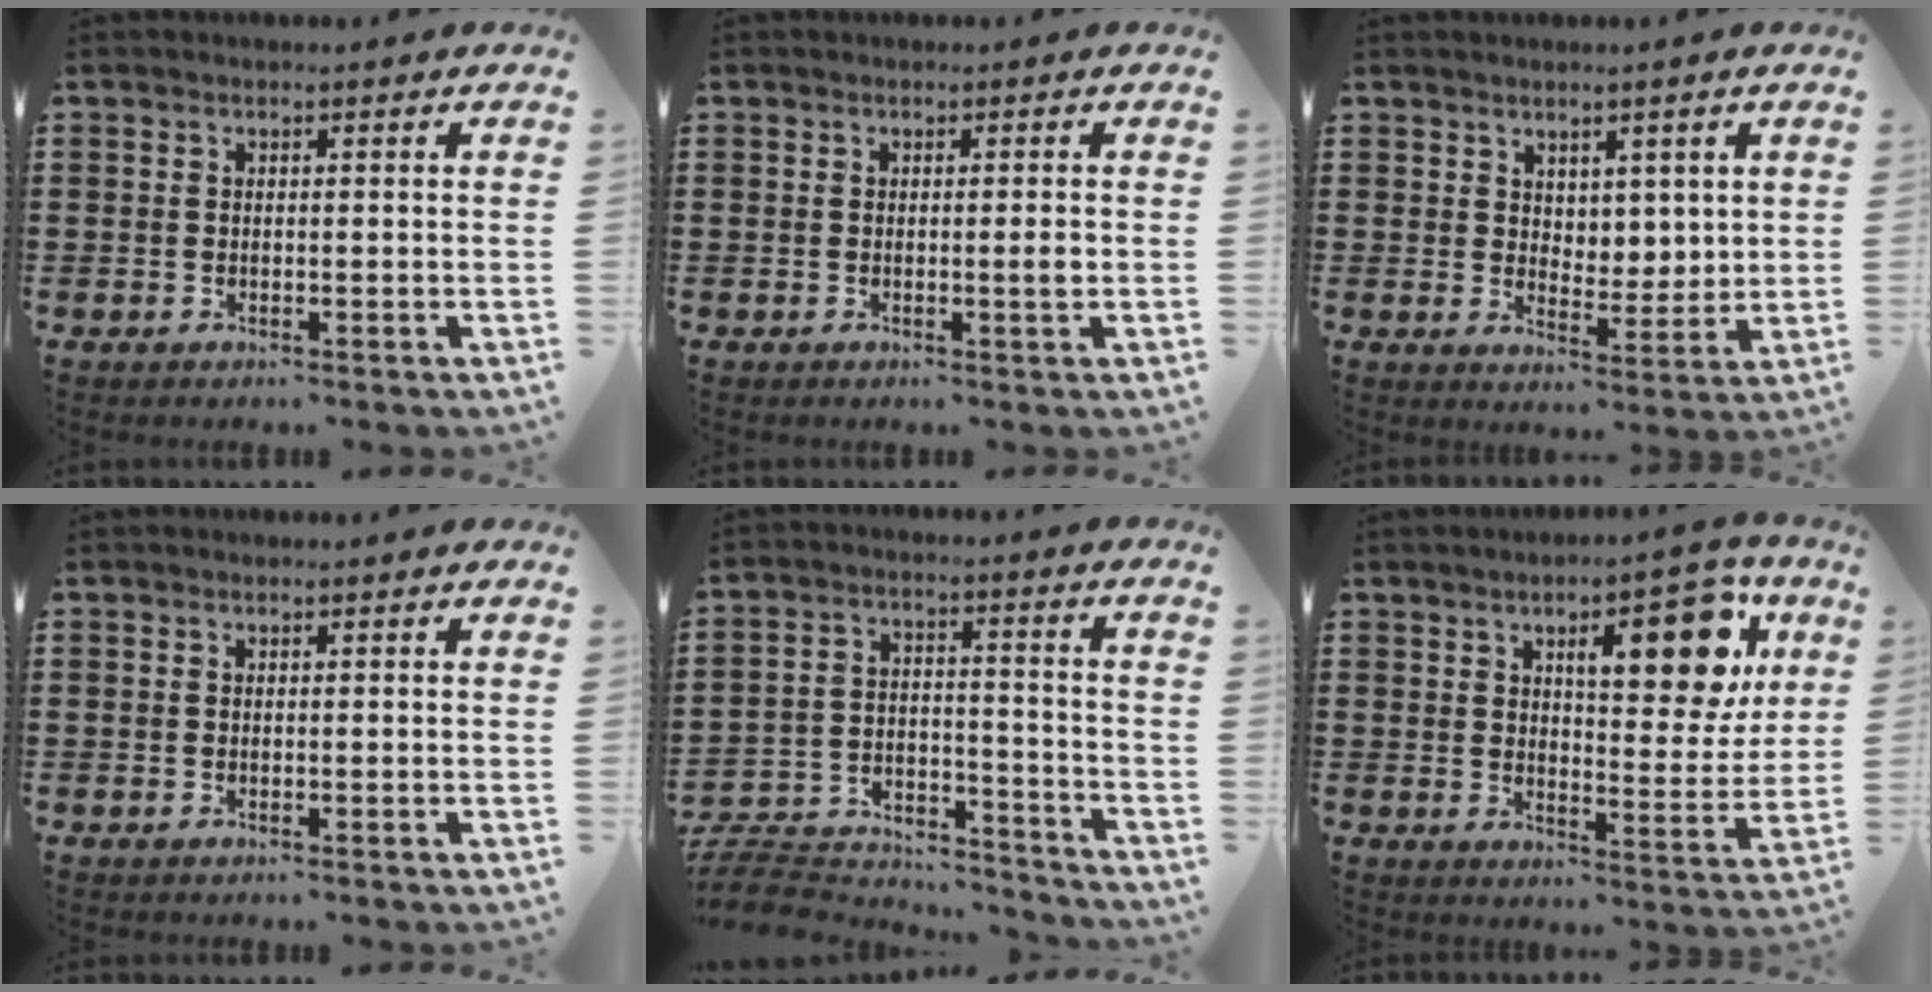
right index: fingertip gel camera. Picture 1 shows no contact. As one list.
[{"total": 1.5, "force": [-0.3, -0.1, 1.5], "torque": [-0.027, -0.004, -0.006]}, {"total": 4.2, "force": [3.1, 2.8, 0.2], "torque": [-0.012, -0.004, 0.057]}, {"total": 0.0}, {"total": 7.6, "force": [-7.3, 1.5, 1.8], "torque": [-0.047, 0.009, -0.147]}, {"total": 12.7, "force": [5.4, 4.7, 10.6], "torque": [-0.144, -0.014, 0.082]}]